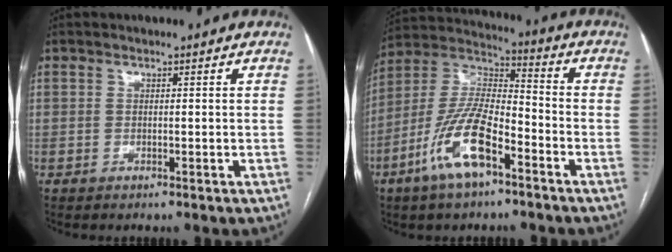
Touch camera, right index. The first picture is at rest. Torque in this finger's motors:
{"motor_torque": [0.77, -0.71, -0.03, -0.09]}